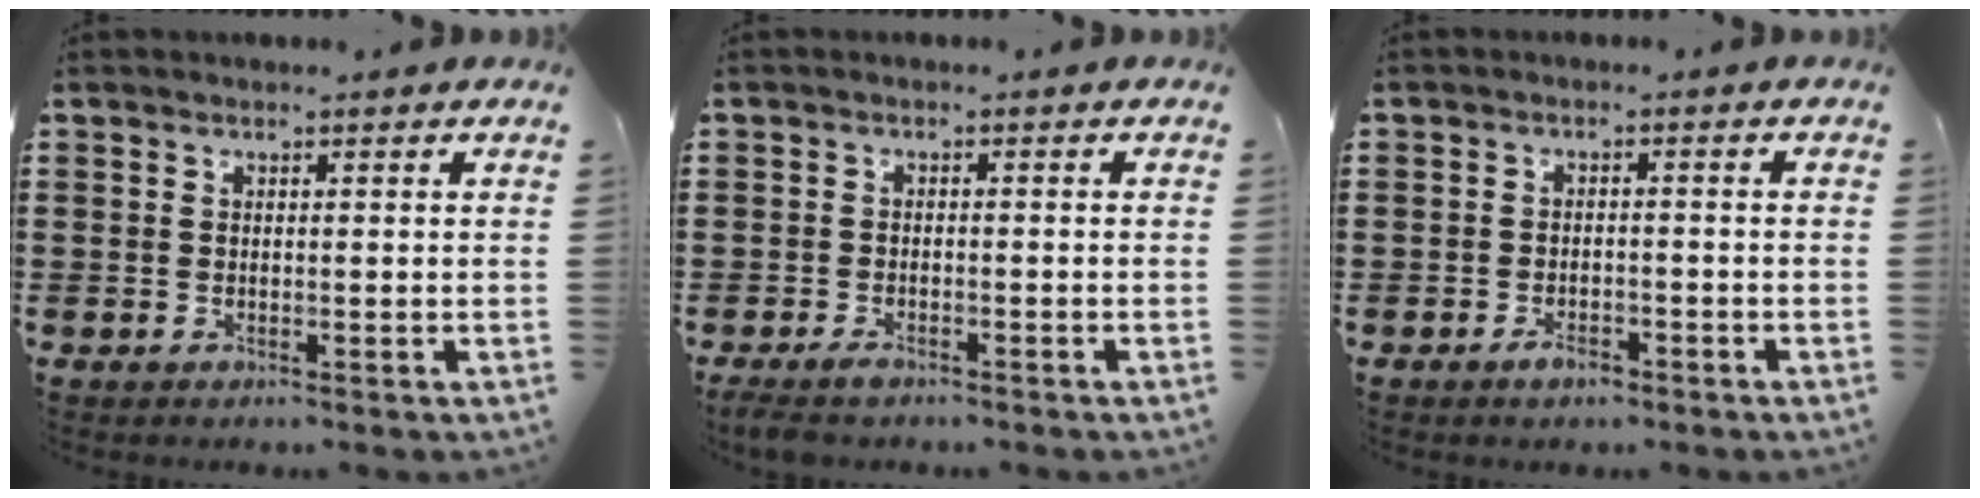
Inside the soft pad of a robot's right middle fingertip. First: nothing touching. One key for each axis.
{"total": 1.7, "fx": -1.4, "fy": 0.5, "fz": 0.9, "tx": -0.026, "ty": -0.004, "tz": -0.029}
{"total": 2.2, "fx": -1.7, "fy": 1.1, "fz": 0.8, "tx": -0.018, "ty": 0.002, "tz": -0.034}